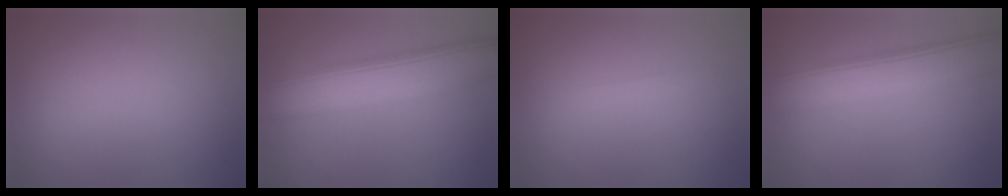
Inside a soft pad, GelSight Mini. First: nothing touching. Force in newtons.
{"total": 8.4, "press": 8.4, "slide": 0.1}
{"total": 0.9, "press": 0.8, "slide": 0.1}
{"total": 6.9, "press": 6.9, "slide": 0.2}